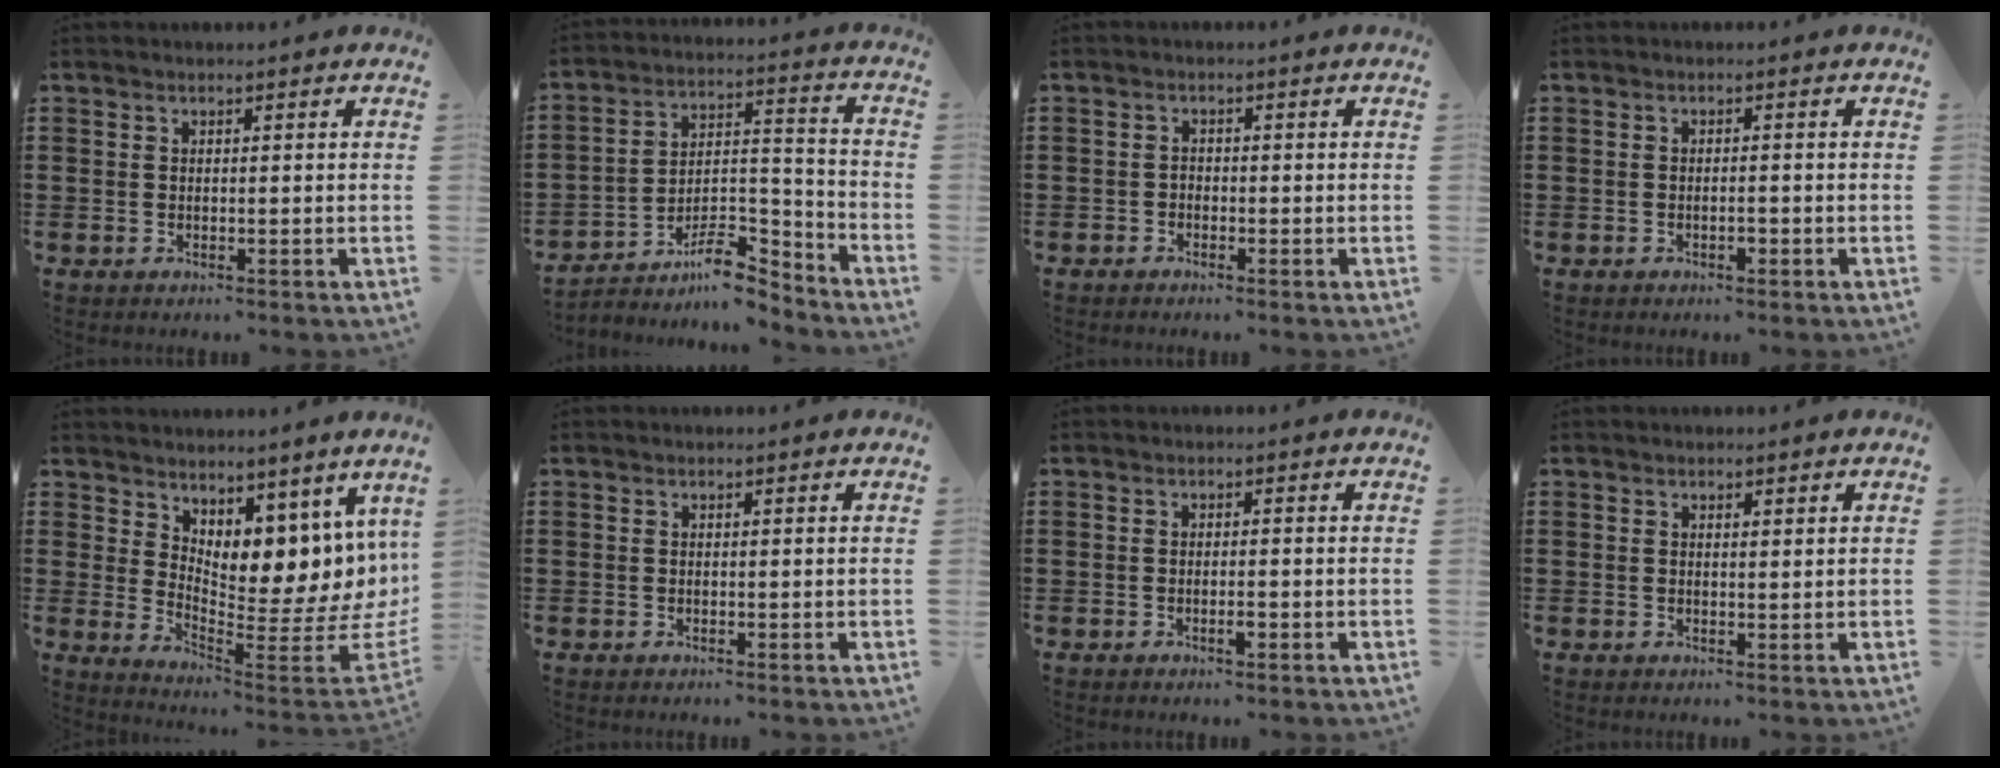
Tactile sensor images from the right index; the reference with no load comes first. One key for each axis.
{"total": 9.4, "fx": -6.8, "fy": 3.7, "fz": 5.3, "tx": -0.084, "ty": 0.025, "tz": -0.123}
{"total": 0.9, "fx": -0.8, "fy": 0.5, "fz": 0.1, "tx": -0.005, "ty": 0.000, "tz": -0.017}
{"total": 1.2, "fx": -0.5, "fy": 0.3, "fz": 1.0, "tx": -0.021, "ty": -0.003, "tz": -0.008}
{"total": 6.5, "fx": 5.1, "fy": 3.1, "fz": 2.7, "tx": -0.045, "ty": -0.075, "tz": 0.089}
{"total": 0.0}
{"total": 1.4, "fx": -0.6, "fy": 0.3, "fz": 1.3, "tx": -0.024, "ty": -0.002, "tz": -0.010}
{"total": 0.7, "fx": 0.6, "fy": 0.3, "fz": 0.4, "tx": -0.008, "ty": 0.001, "tz": 0.011}